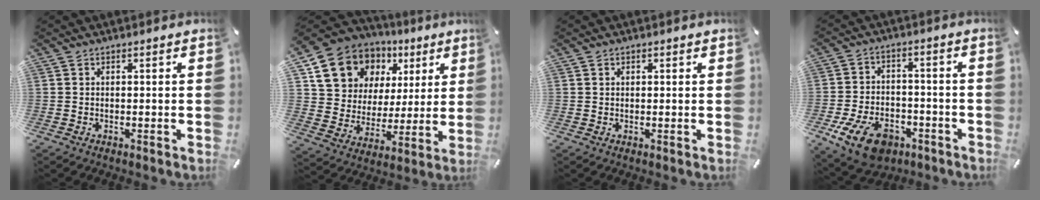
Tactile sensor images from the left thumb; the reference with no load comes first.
{"total": 14.3, "force": [7.5, 11.3, 4.6], "torque": [-0.093, -0.038, 0.142]}
{"total": 0.6, "force": [0.3, 0.5, 0.2], "torque": [-0.003, 0.003, 0.006]}
{"total": 12.1, "force": [-6.5, 7.4, 7.1], "torque": [-0.141, 0.039, -0.113]}